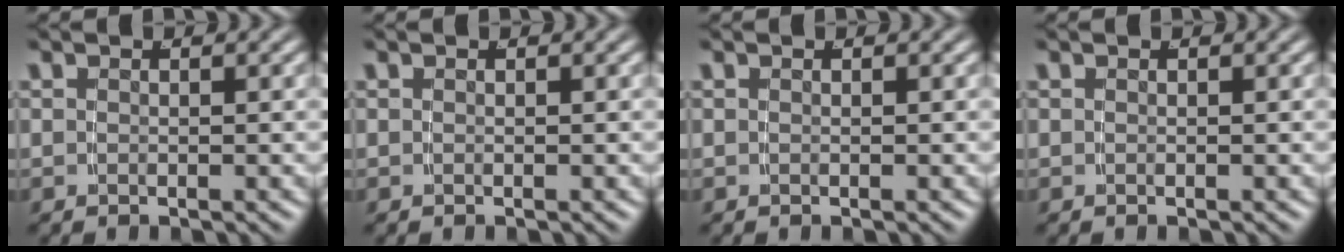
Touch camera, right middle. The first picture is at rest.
{"total": 0.0}
{"total": 0.0}
{"total": 0.0}